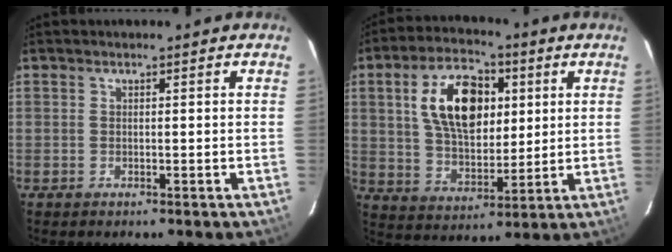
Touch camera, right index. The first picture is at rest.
{"total": 15.1, "force": [4.1, 8.9, 11.6], "torque": [-0.204, 0.020, 0.080]}